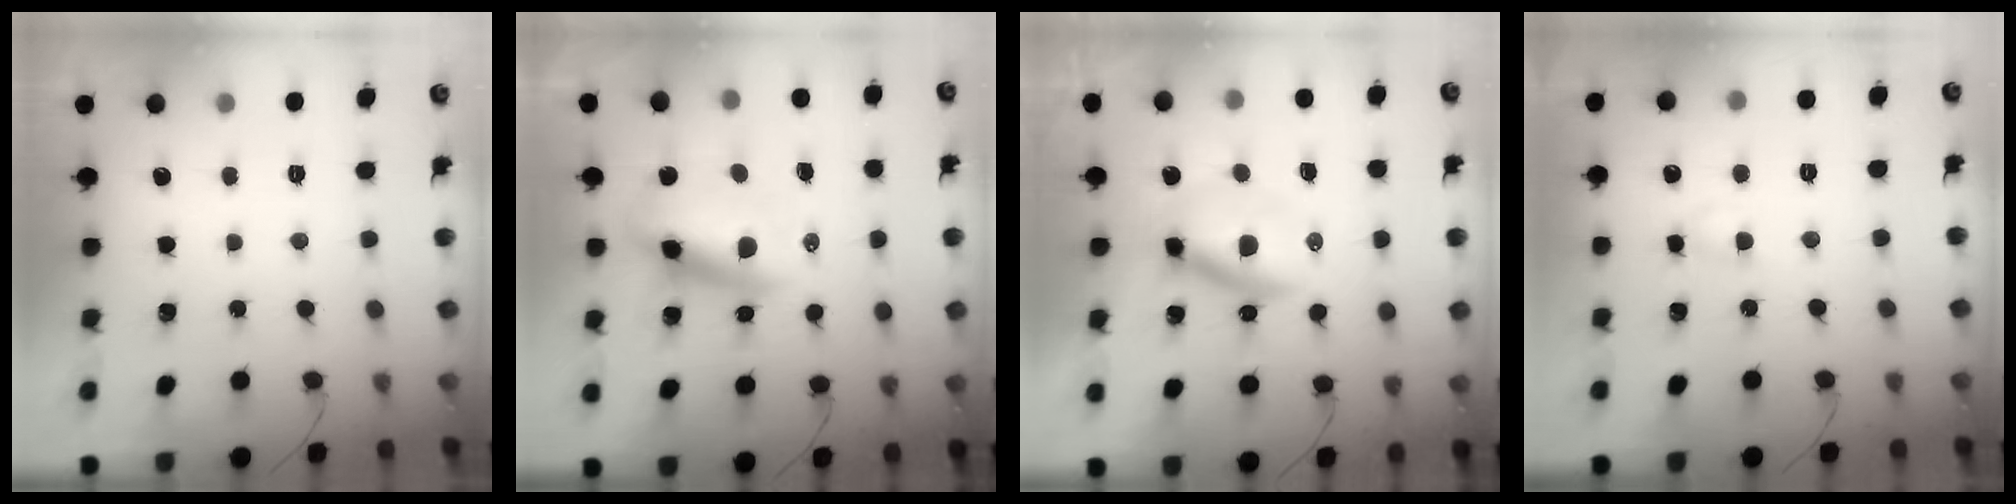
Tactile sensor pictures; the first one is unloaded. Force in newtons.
{"total": 11.2, "press": 10.8, "slide": 3.0}
{"total": 9.8, "press": 9.6, "slide": 1.9}
{"total": 3.4, "press": 3.2, "slide": 1.1}